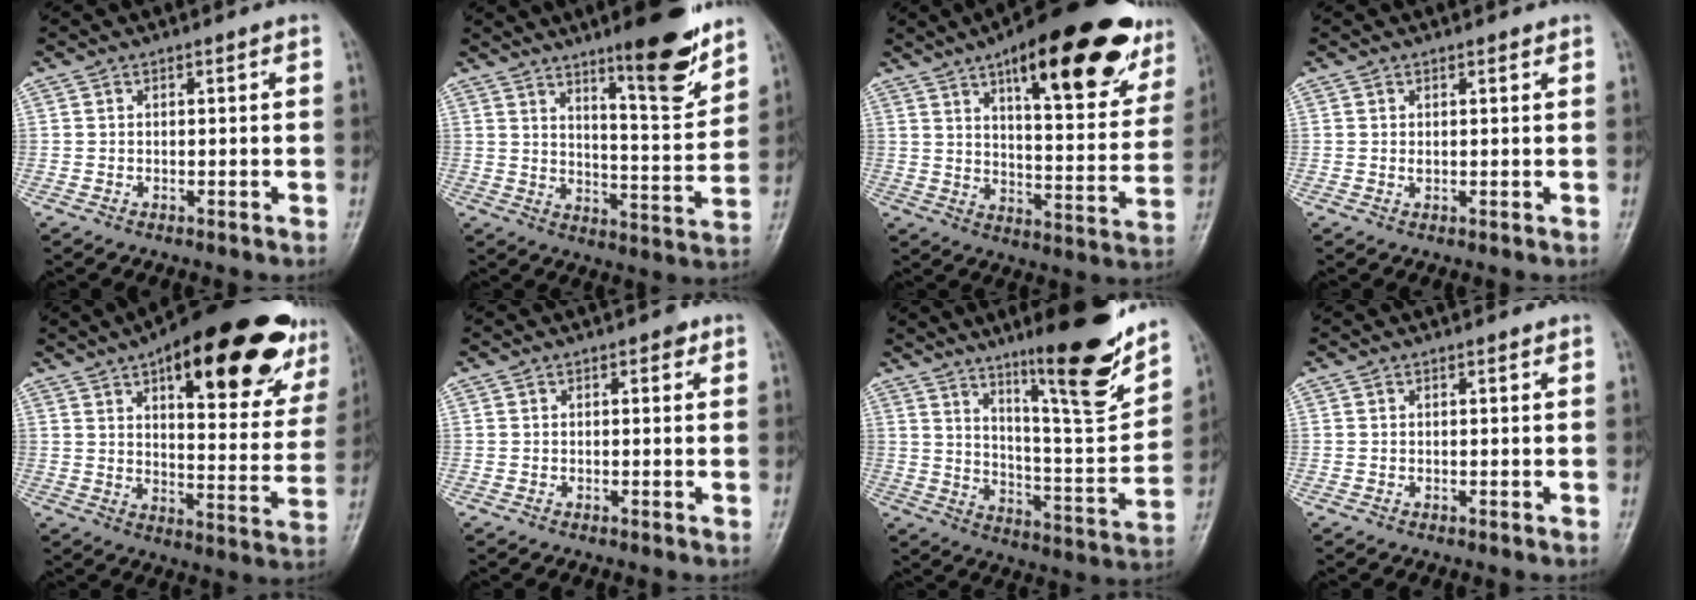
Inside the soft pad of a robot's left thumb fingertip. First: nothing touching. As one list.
[{"total": 13.6, "force": [9.5, 2.5, 9.4], "torque": [-0.111, -0.072, 0.146]}, {"total": 27.5, "force": [15.6, 9.3, 20.7], "torque": [-0.250, -0.037, 0.222]}, {"total": 1.2, "force": [0.7, 0.6, 0.8], "torque": [-0.009, -0.003, 0.010]}, {"total": 29.5, "force": [16.5, 10.6, 21.9], "torque": [-0.269, -0.034, 0.227]}, {"total": 1.2, "force": [0.6, 0.8, 0.8], "torque": [0.000, 0.001, 0.003]}, {"total": 18.7, "force": [13.0, 2.8, 13.1], "torque": [-0.168, -0.083, 0.212]}, {"total": 0.0}]